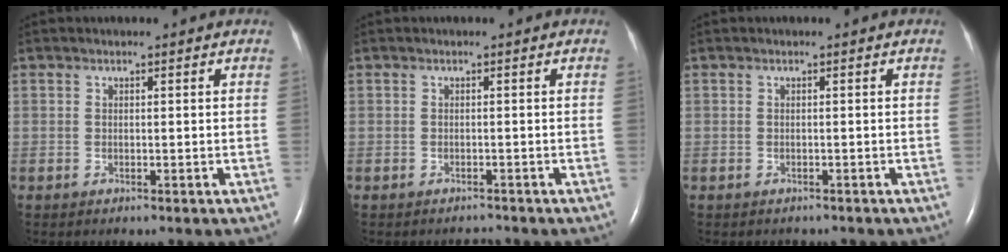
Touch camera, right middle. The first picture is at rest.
{"total": 0.9, "force": [-0.8, 0.1, -0.1], "torque": [-0.002, -0.005, -0.010]}
{"total": 1.6, "force": [-1.4, 0.7, 0.3], "torque": [-0.011, -0.001, -0.016]}